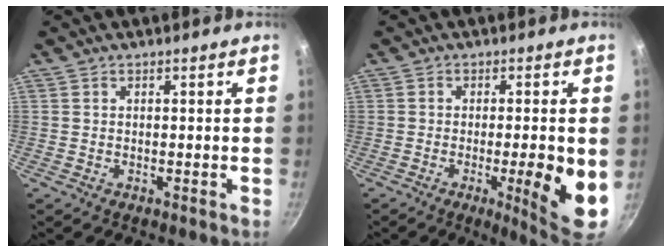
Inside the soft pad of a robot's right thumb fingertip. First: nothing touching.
{"total": 10.3, "force": [-2.2, 1.5, 9.9], "torque": [-0.131, -0.004, -0.027]}